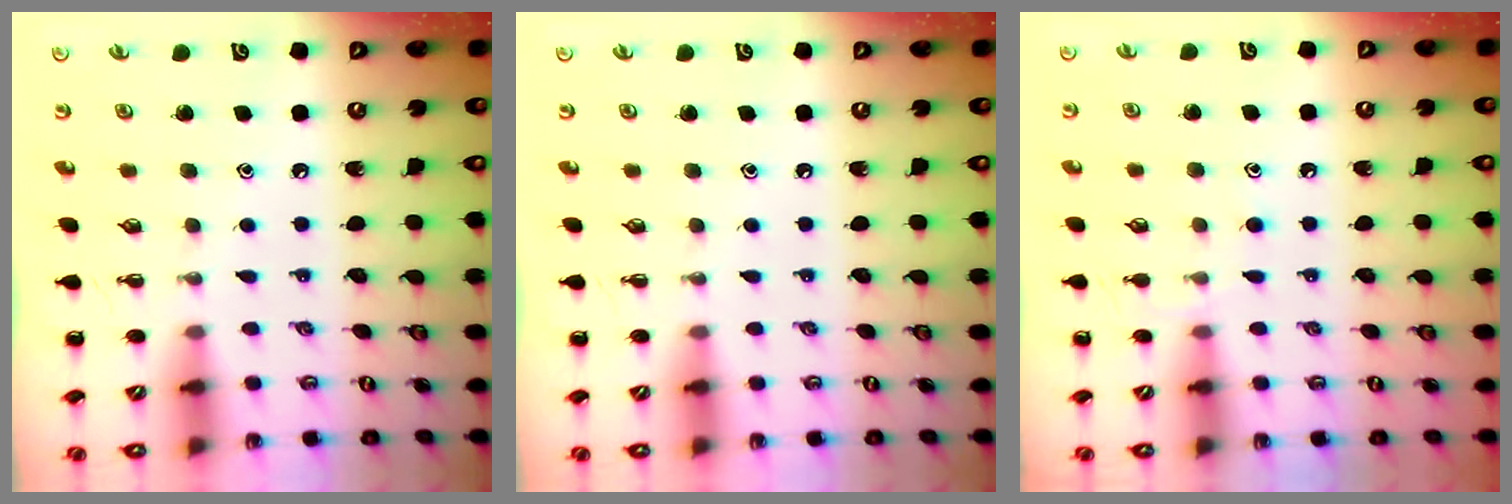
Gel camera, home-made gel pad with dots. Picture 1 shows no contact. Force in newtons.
{"total": 0.0}
{"total": 5.6, "press": 5.2, "slide": 2.1}